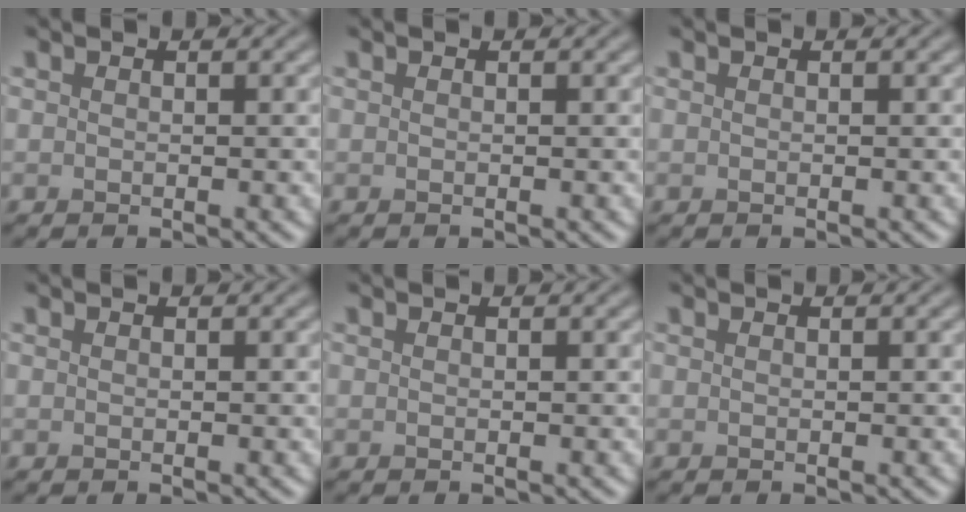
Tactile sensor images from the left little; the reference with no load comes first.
{"total": 0.0}
{"total": 0.0}
{"total": 0.0}
{"total": 0.0}
{"total": 0.0}